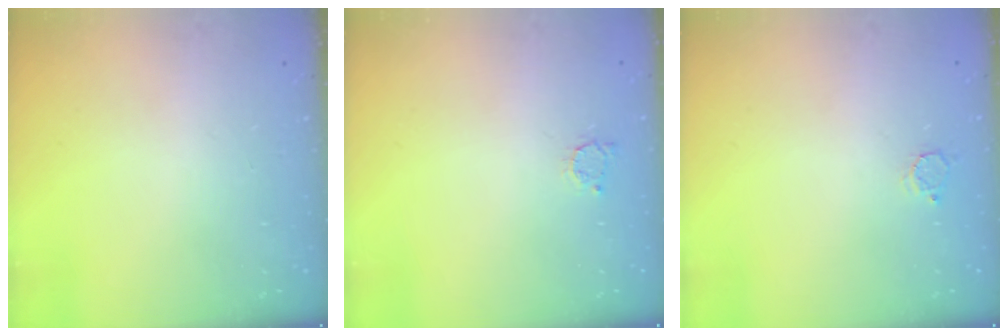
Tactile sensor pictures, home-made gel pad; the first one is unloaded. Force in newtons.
{"total": 2.4, "press": 2.4, "slide": 0.3}
{"total": 2.1, "press": 2.1, "slide": 0.2}